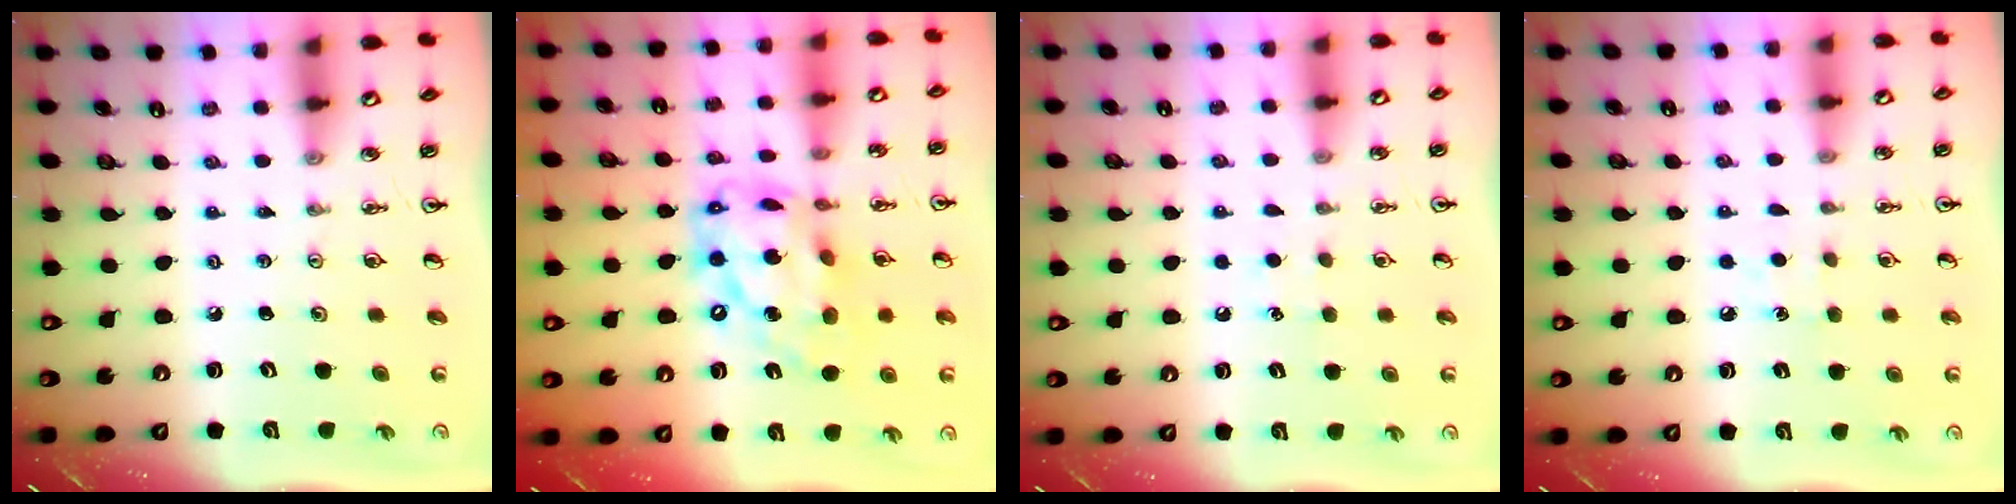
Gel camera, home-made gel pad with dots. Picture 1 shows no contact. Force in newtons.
{"total": 18.1, "press": 18.0, "slide": 2.0}
{"total": 5.3, "press": 5.3, "slide": 0.7}
{"total": 5.6, "press": 5.6, "slide": 0.7}